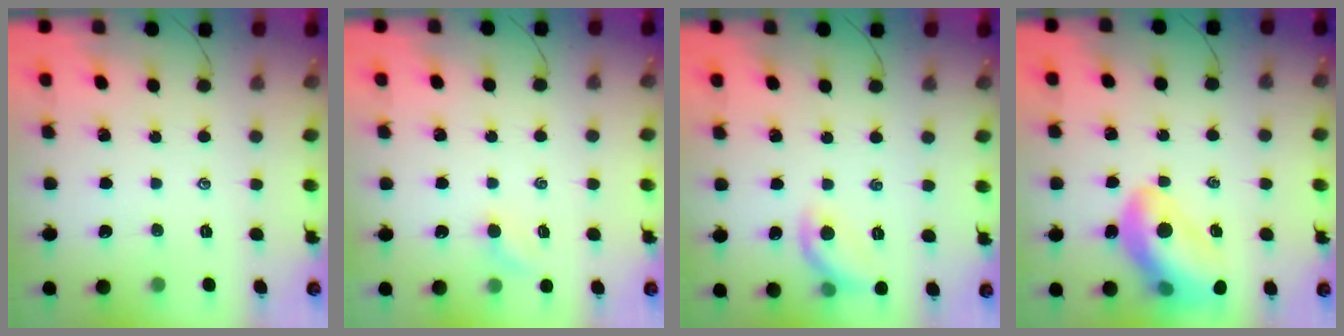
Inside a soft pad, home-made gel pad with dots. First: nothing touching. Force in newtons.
{"total": 3.5, "press": 3.4, "slide": 0.9}
{"total": 8.1, "press": 8.1, "slide": 0.8}
{"total": 15.7, "press": 15.2, "slide": 3.9}